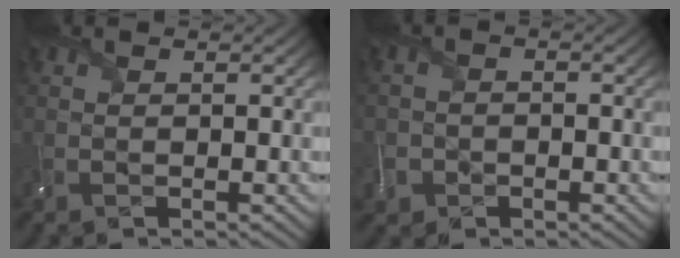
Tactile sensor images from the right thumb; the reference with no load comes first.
{"total": 3.1, "force": [-1.9, 2.4, 0.5], "torque": [-0.006, -0.006, -0.045]}